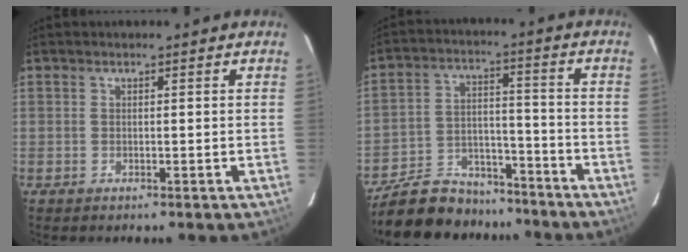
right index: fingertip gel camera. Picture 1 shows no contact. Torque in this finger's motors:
{"motor_torque": [0.73, -0.82, -0.01, -0.02]}